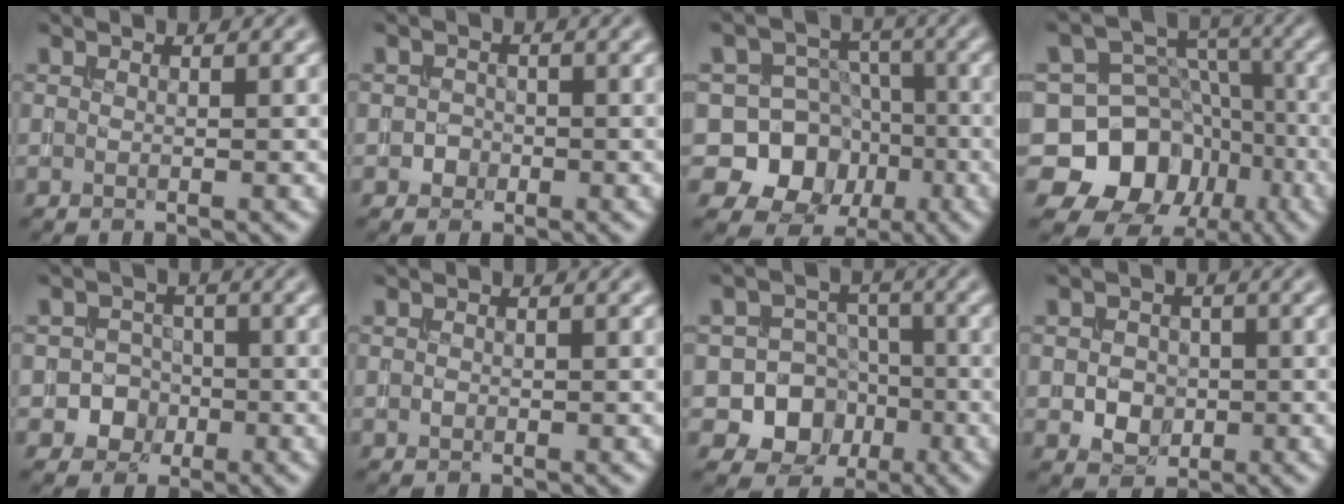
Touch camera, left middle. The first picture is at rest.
{"total": 1.1, "force": [-0.5, 0.9, 0.0], "torque": [0.009, 0.002, -0.010]}
{"total": 10.9, "force": [-3.2, 10.0, 2.9], "torque": [-0.047, 0.014, -0.076]}
{"total": 11.2, "force": [-4.1, 9.6, 3.9], "torque": [-0.076, 0.019, -0.101]}
{"total": 3.0, "force": [-1.2, 2.7, 0.4], "torque": [0.021, 0.007, -0.029]}
{"total": 0.0}
{"total": 8.5, "force": [-2.9, 7.7, 2.3], "torque": [-0.017, -0.004, -0.072]}
{"total": 2.7, "force": [-0.4, 2.3, 1.3], "torque": [-0.013, -0.005, -0.009]}